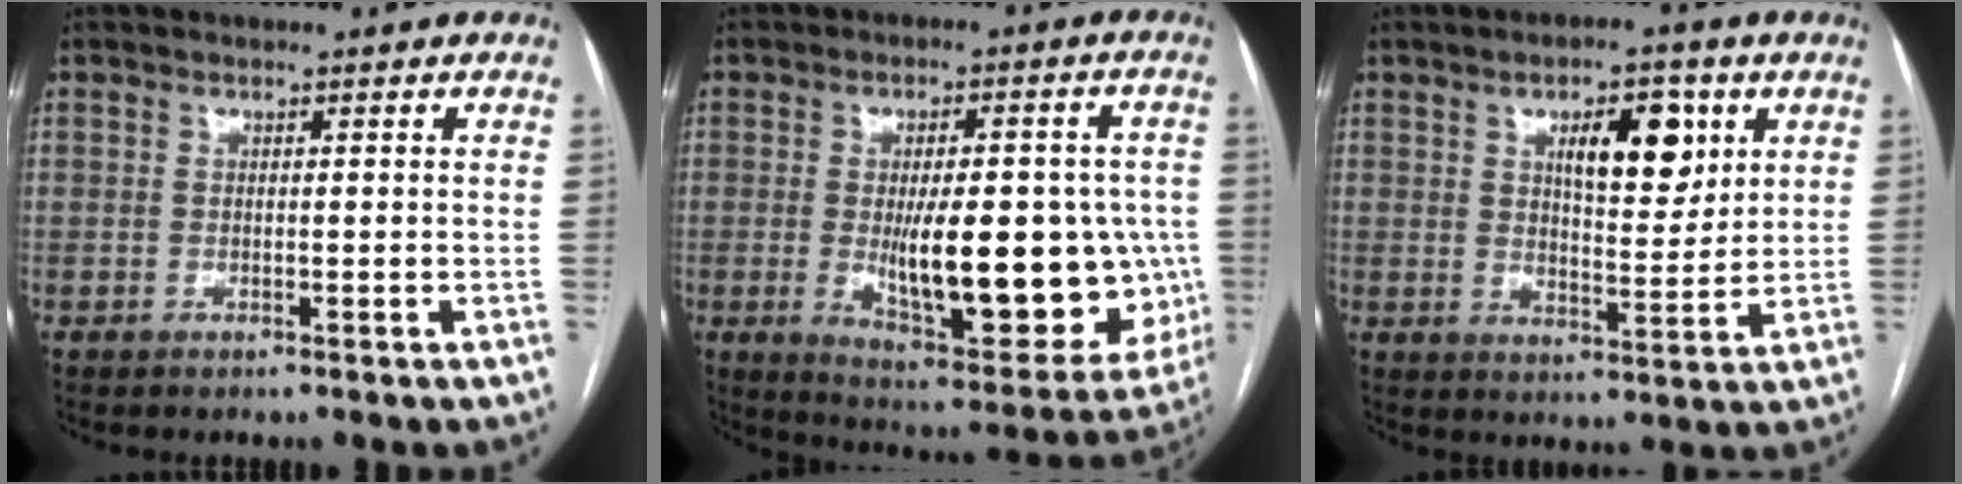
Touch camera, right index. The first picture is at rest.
{"total": 21.7, "force": [-2.5, 7.5, 20.2], "torque": [-0.241, 0.000, -0.007]}
{"total": 9.1, "force": [3.7, 3.4, 7.6], "torque": [-0.115, 0.003, 0.060]}